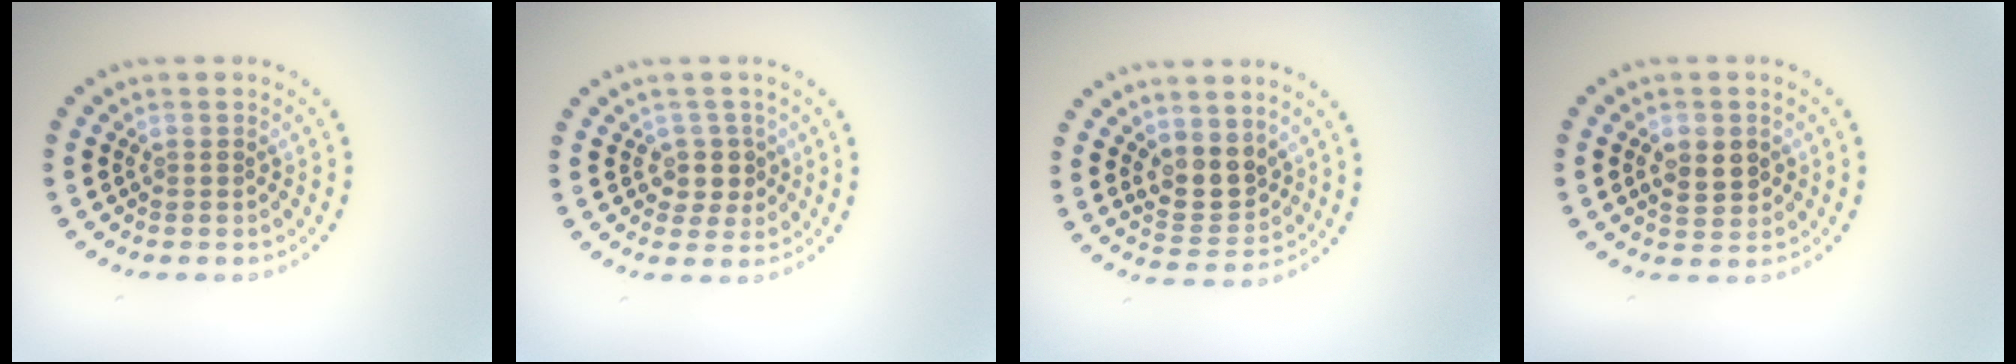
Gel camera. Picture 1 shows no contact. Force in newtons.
{"total": 2.2, "press": 1.9, "slide": 1.2}
{"total": 3.2, "press": 2.9, "slide": 1.3}
{"total": 2.8, "press": 2.7, "slide": 0.3}